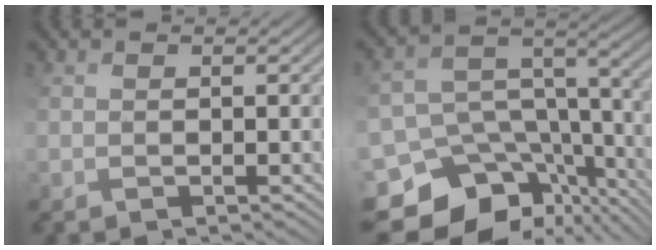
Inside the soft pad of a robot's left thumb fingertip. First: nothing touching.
{"total": 13.3, "force": [-8.9, 8.9, 4.3], "torque": [-0.114, -0.010, -0.096]}